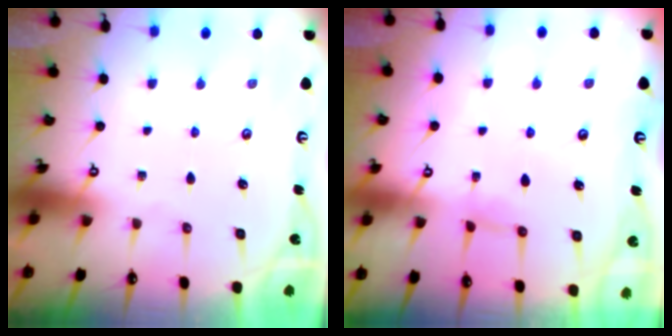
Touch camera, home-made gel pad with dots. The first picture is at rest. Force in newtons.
{"total": 0.7, "press": 0.4, "slide": 0.5}